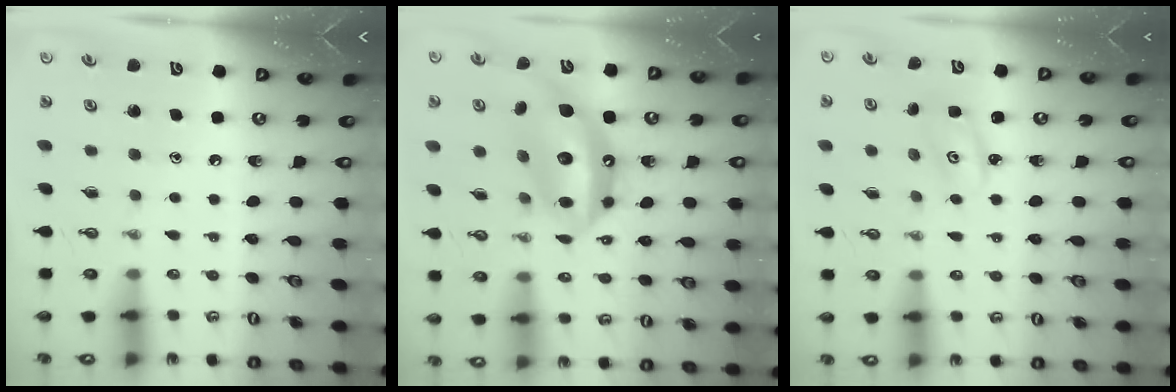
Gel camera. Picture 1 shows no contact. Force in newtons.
{"total": 15.6, "press": 15.5, "slide": 1.5}
{"total": 2.6, "press": 2.6, "slide": 0.1}